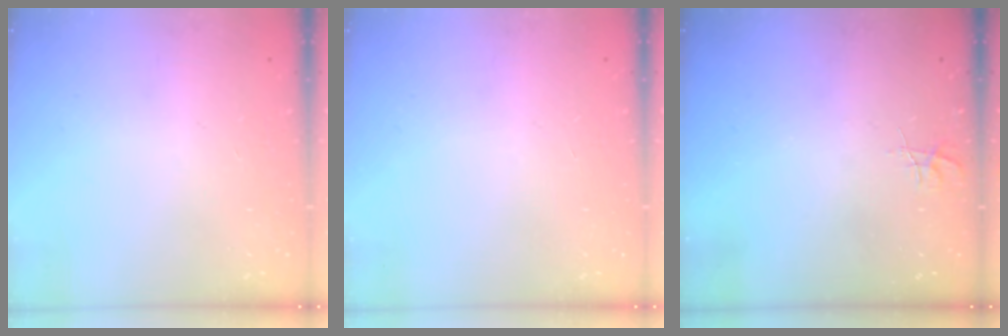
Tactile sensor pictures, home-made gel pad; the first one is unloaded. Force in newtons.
{"total": 0.0}
{"total": 3.6, "press": 3.6, "slide": 0.3}